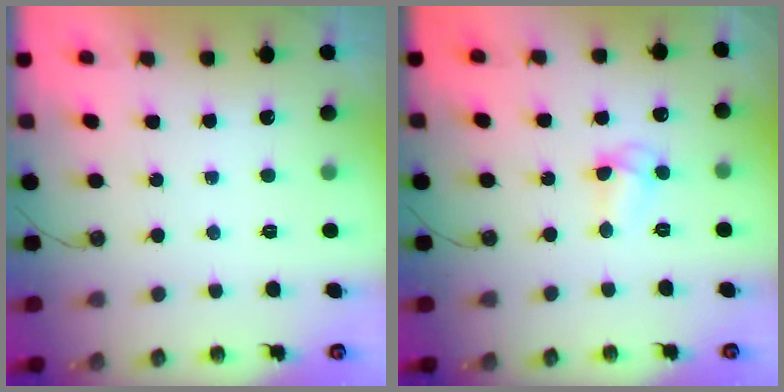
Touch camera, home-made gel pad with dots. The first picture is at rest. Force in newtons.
{"total": 5.7, "press": 5.7, "slide": 0.6}